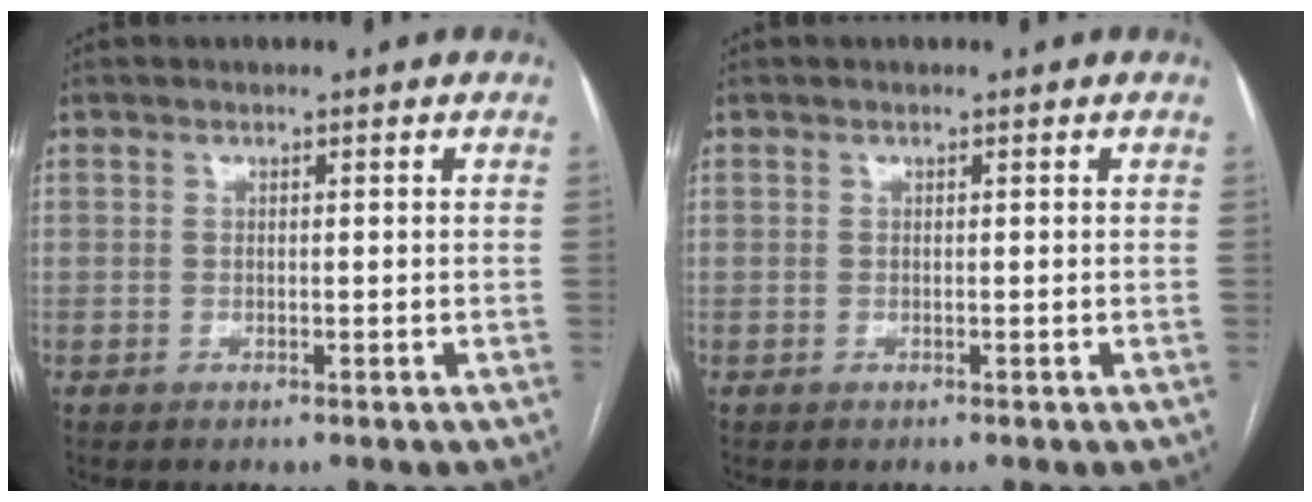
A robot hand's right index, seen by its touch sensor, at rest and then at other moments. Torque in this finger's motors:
{"motor_torque": [0.21, 0.11, 0.00, 0.01]}